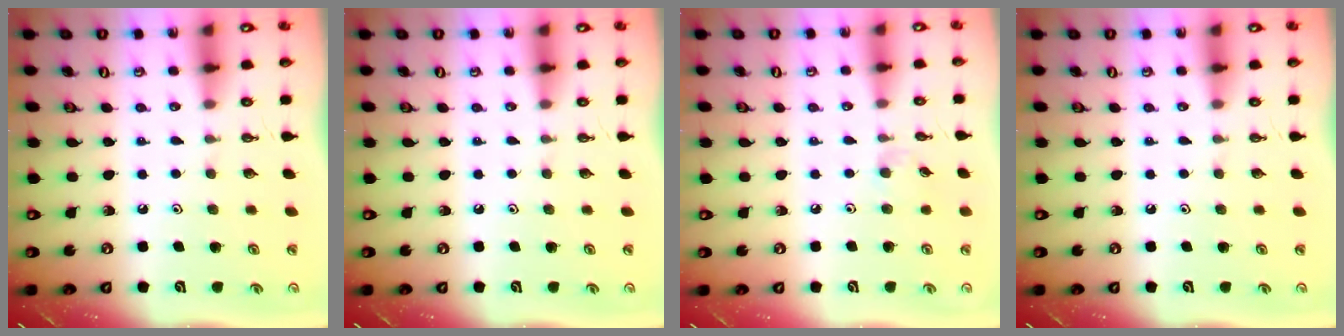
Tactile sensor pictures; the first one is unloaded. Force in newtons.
{"total": 0.0}
{"total": 3.2, "press": 3.1, "slide": 0.6}
{"total": 0.0}